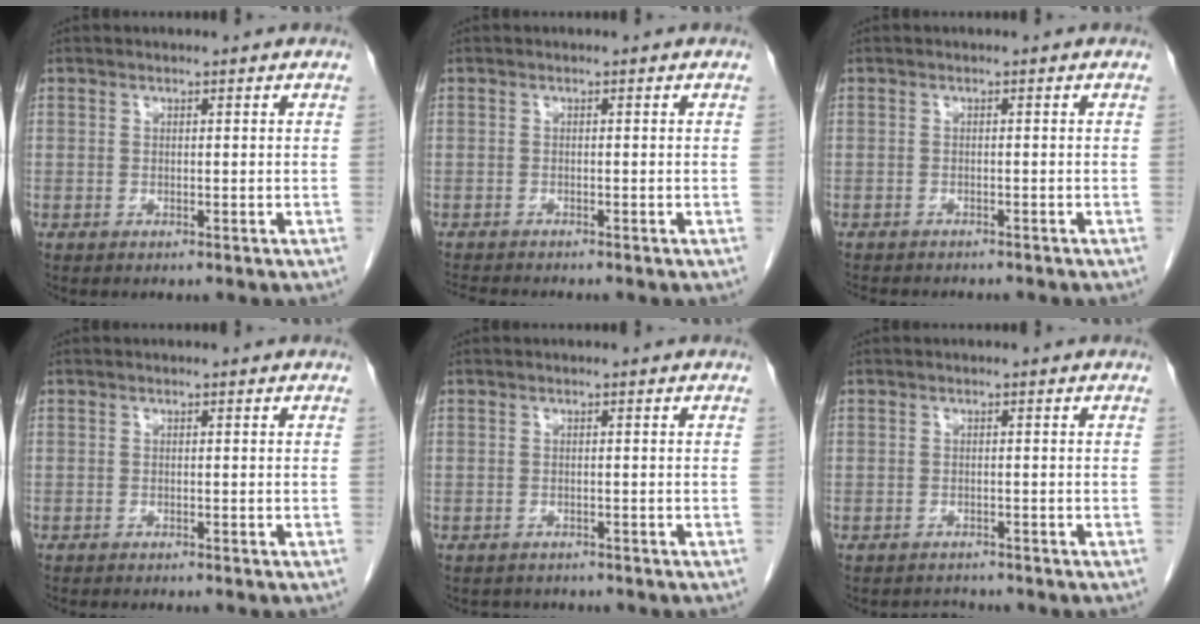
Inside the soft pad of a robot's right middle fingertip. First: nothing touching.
{"total": 3.4, "force": [-3.3, -0.1, 1.1], "torque": [-0.016, -0.013, -0.053]}
{"total": 6.9, "force": [-6.1, 1.8, 2.6], "torque": [-0.039, -0.004, -0.081]}
{"total": 3.3, "force": [-2.9, 0.3, 1.5], "torque": [-0.020, -0.005, -0.036]}
{"total": 2.6, "force": [-2.4, 1.1, 0.1], "torque": [-0.004, -0.002, -0.032]}
{"total": 1.9, "force": [-1.7, 0.6, -0.5], "torque": [0.003, -0.006, -0.028]}